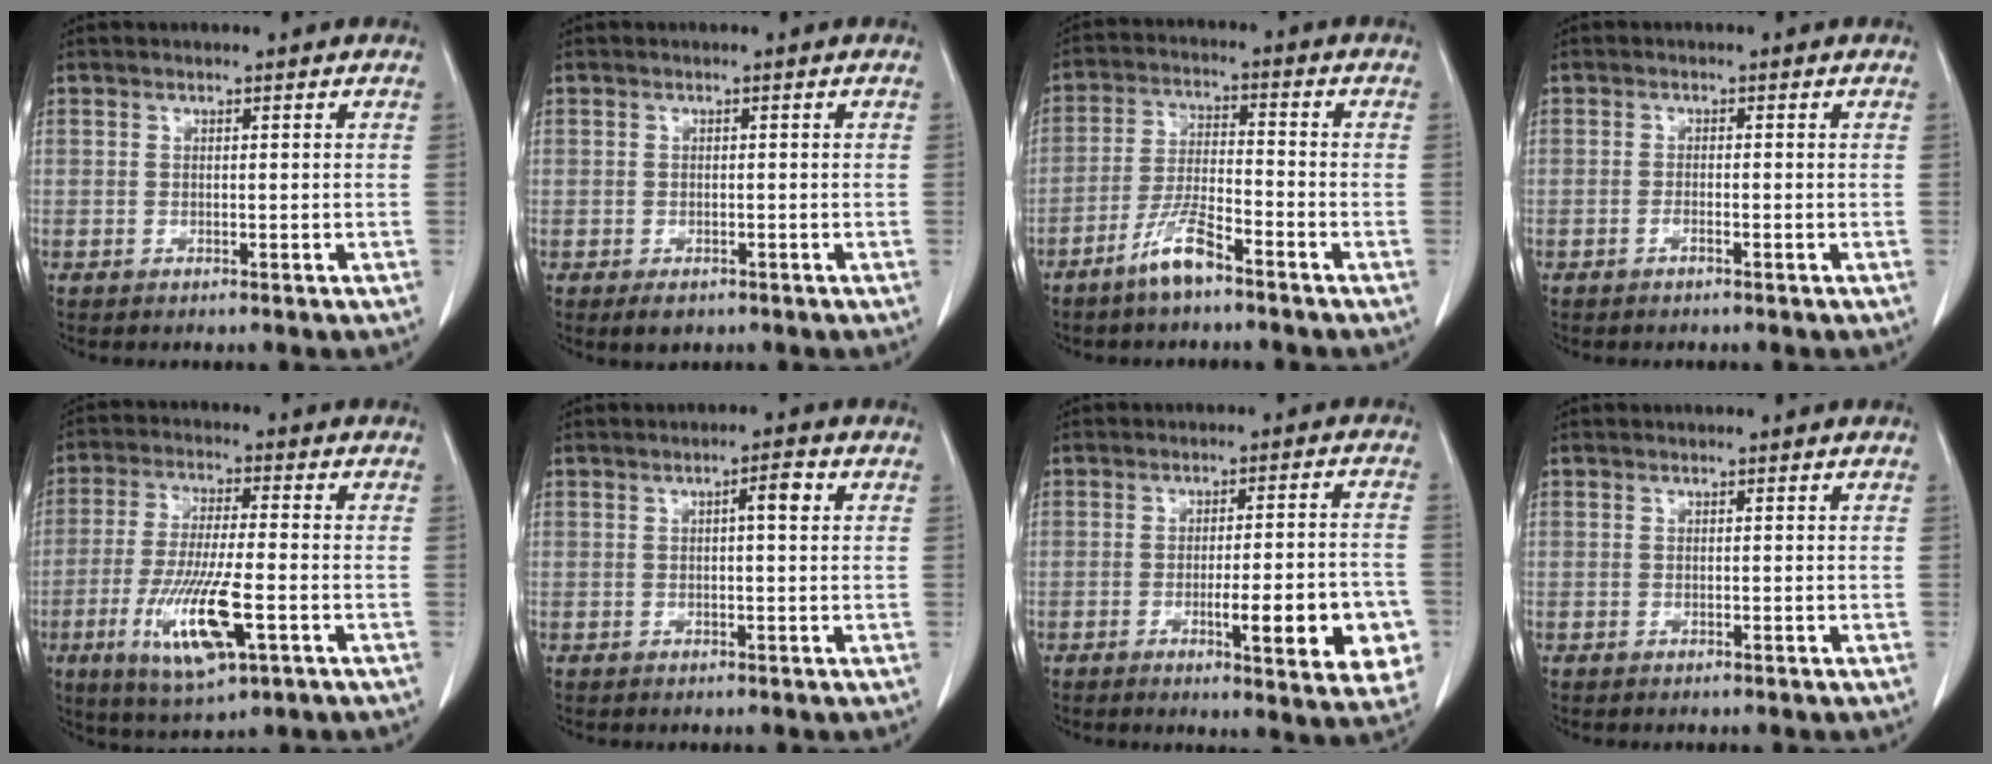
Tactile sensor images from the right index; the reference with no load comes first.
{"total": 2.2, "force": [-1.3, 1.5, 0.9], "torque": [-0.013, -0.001, -0.012]}
{"total": 6.8, "force": [-4.9, 0.9, 4.6], "torque": [-0.098, -0.007, -0.096]}
{"total": 0.9, "force": [-0.6, 0.1, 0.7], "torque": [-0.014, 0.002, -0.013]}
{"total": 12.4, "force": [-4.4, 2.1, 11.4], "torque": [-0.228, -0.021, -0.075]}
{"total": 2.6, "force": [0.6, 0.3, 2.5], "torque": [-0.039, 0.005, 0.008]}
{"total": 13.3, "force": [-4.3, 2.3, 12.4], "torque": [-0.121, 0.006, -0.046]}
{"total": 0.0}